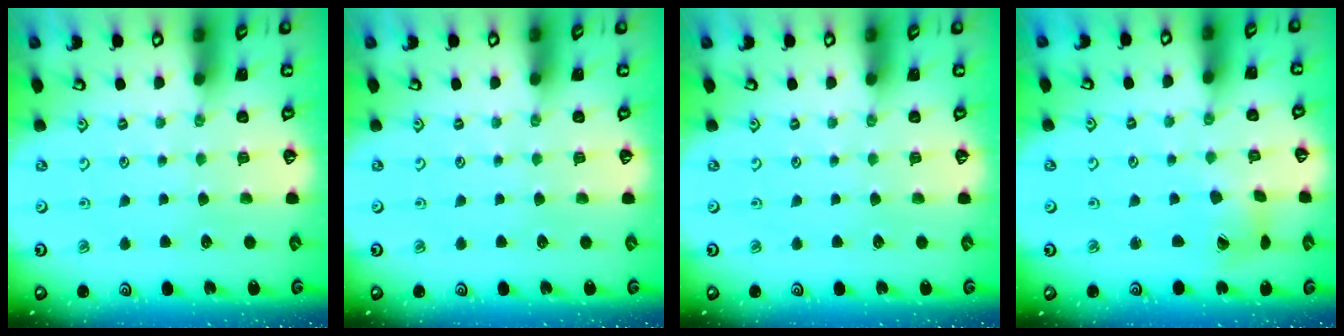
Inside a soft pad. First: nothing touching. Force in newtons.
{"total": 0.0}
{"total": 0.0}
{"total": 4.5, "press": 4.5, "slide": 0.4}